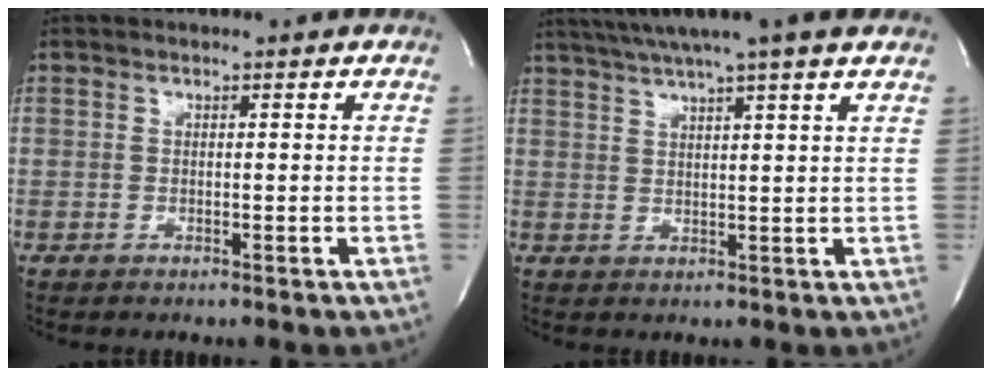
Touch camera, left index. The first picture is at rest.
{"total": 11.4, "force": [9.3, -0.8, 6.6], "torque": [-0.117, 0.027, 0.125]}